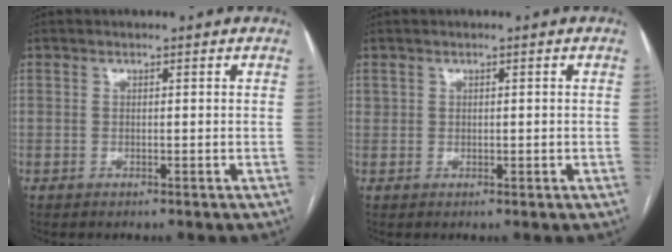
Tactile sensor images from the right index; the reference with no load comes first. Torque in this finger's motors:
{"motor_torque": [-0.13, 0.18, 0.00, 0.01]}